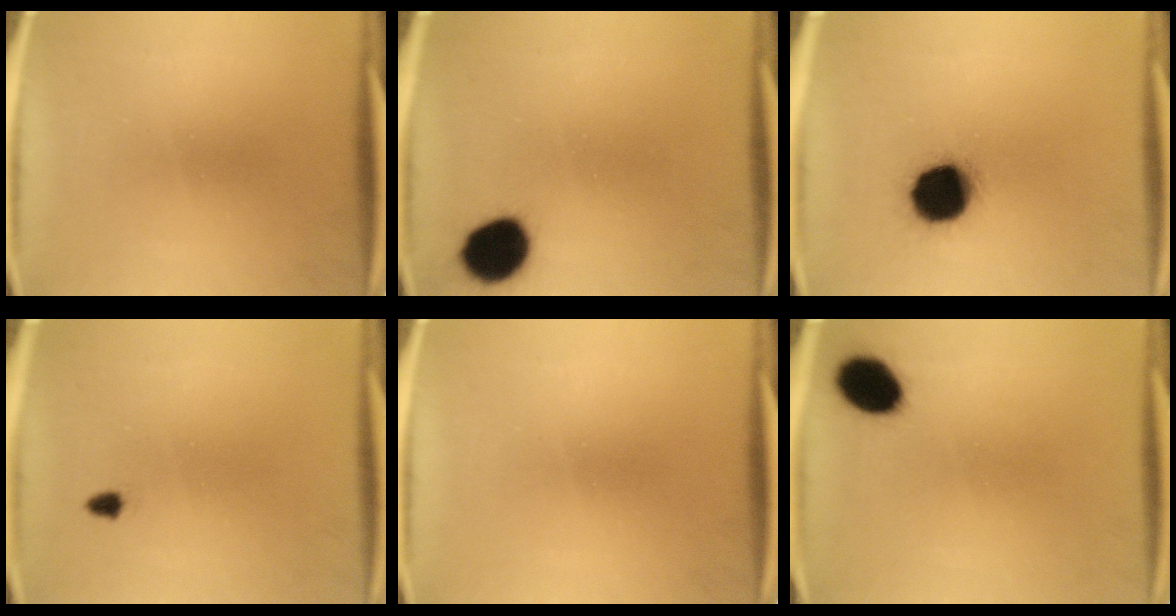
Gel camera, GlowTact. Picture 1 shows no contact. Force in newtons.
{"total": 11.1}
{"total": 15.6}
{"total": 1.1}
{"total": 0.0}
{"total": 8.3}